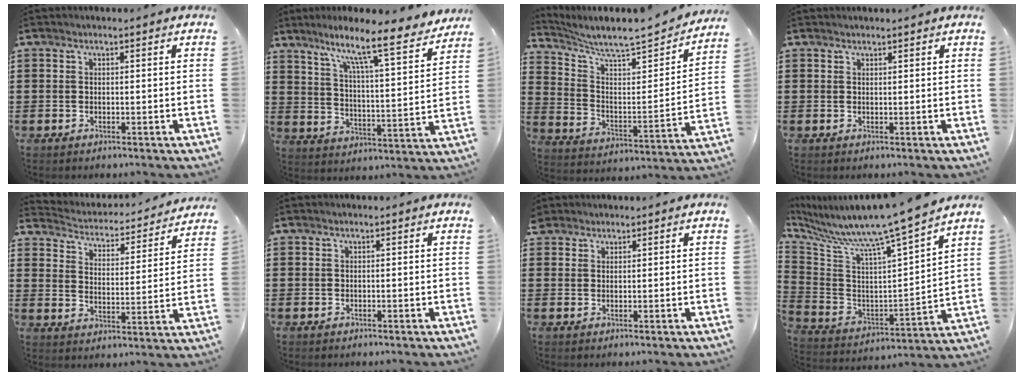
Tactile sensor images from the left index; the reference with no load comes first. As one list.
[{"total": 9.8, "force": [7.8, 0.2, 5.8], "torque": [-0.128, -0.061, 0.120]}, {"total": 6.2, "force": [5.7, 0.3, 2.6], "torque": [-0.078, -0.049, 0.090]}, {"total": 0.6, "force": [0.5, 0.0, 0.2], "torque": [-0.005, -0.001, 0.011]}, {"total": 3.0, "force": [2.9, 0.2, 0.1], "torque": [-0.024, -0.033, 0.041]}, {"total": 0.0}, {"total": 1.6, "force": [1.4, 0.9, 0.0], "torque": [-0.005, 0.005, 0.028]}, {"total": 9.6, "force": [8.5, -1.9, 4.1], "torque": [-0.110, -0.083, 0.127]}]